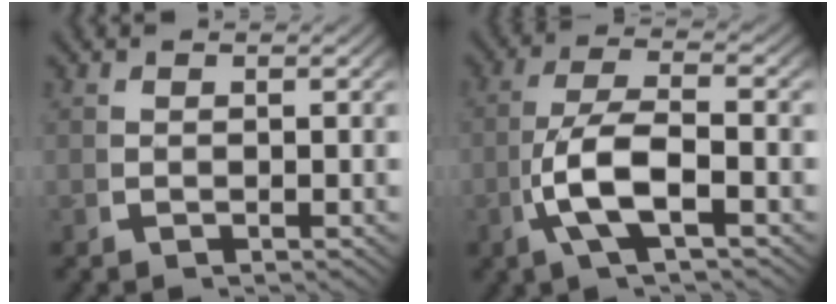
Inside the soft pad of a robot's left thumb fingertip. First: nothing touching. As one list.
[{"total": 6.7, "force": [-0.2, 3.0, 6.0], "torque": [-0.144, -0.020, 0.002]}]